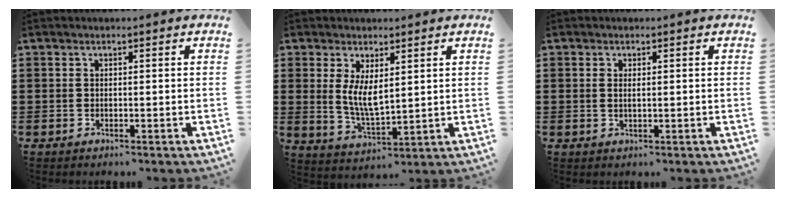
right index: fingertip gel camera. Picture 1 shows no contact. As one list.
[{"total": 5.4, "force": [1.4, 2.2, 4.7], "torque": [-0.101, -0.001, 0.024]}, {"total": 0.8, "force": [0.2, 0.2, 0.8], "torque": [-0.016, 0.001, 0.003]}]